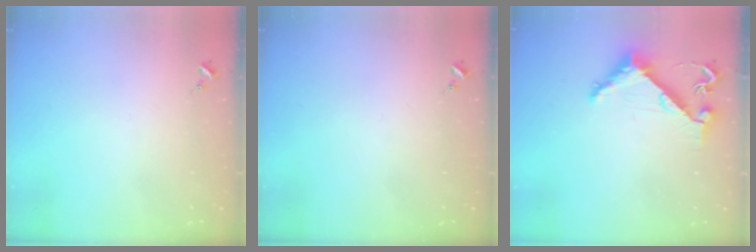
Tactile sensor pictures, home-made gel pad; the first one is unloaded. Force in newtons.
{"total": 0.0}
{"total": 6.3, "press": 6.3, "slide": 0.6}